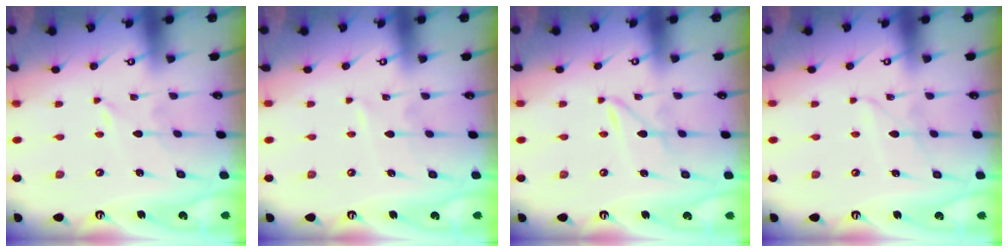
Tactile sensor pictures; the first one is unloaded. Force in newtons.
{"total": 1.6, "press": 1.6, "slide": 0.2}
{"total": 2.6, "press": 2.6, "slide": 0.2}
{"total": 4.6, "press": 4.6, "slide": 0.4}